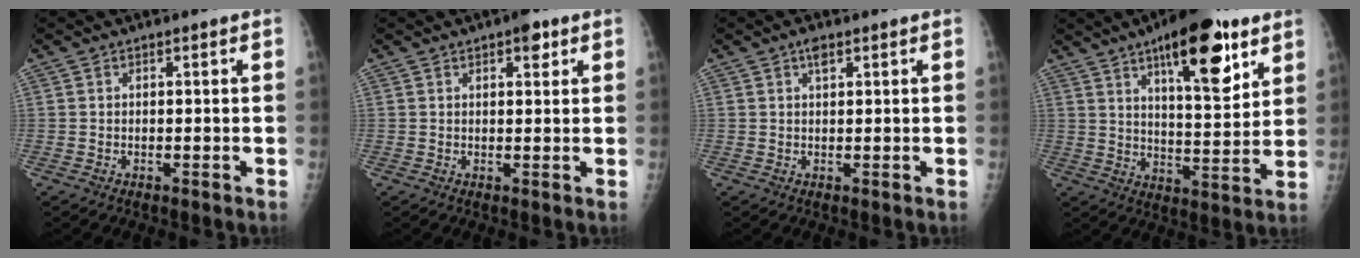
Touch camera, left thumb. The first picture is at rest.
{"total": 3.3, "force": [1.9, 1.4, 2.3], "torque": [-0.019, -0.005, 0.023]}
{"total": 2.0, "force": [1.1, 0.9, 1.4], "torque": [-0.019, -0.002, 0.018]}
{"total": 17.6, "force": [9.6, 6.0, 13.4], "torque": [-0.165, -0.049, 0.146]}